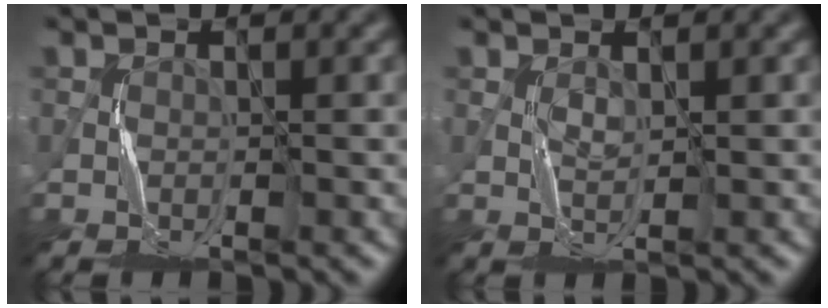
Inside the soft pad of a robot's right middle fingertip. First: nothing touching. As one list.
[{"total": 1.0, "force": [0.4, 0.4, 0.9], "torque": [-0.023, 0.000, 0.010]}]